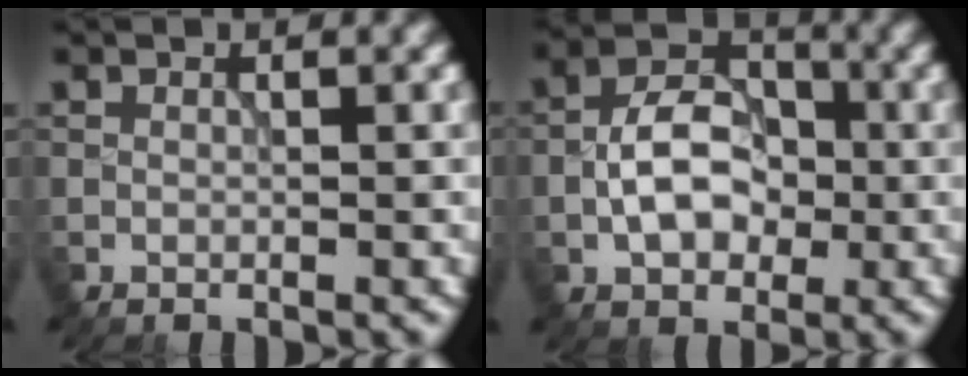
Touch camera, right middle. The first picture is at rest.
{"total": 5.9, "force": [-1.1, 3.9, 4.3], "torque": [-0.070, 0.009, -0.025]}